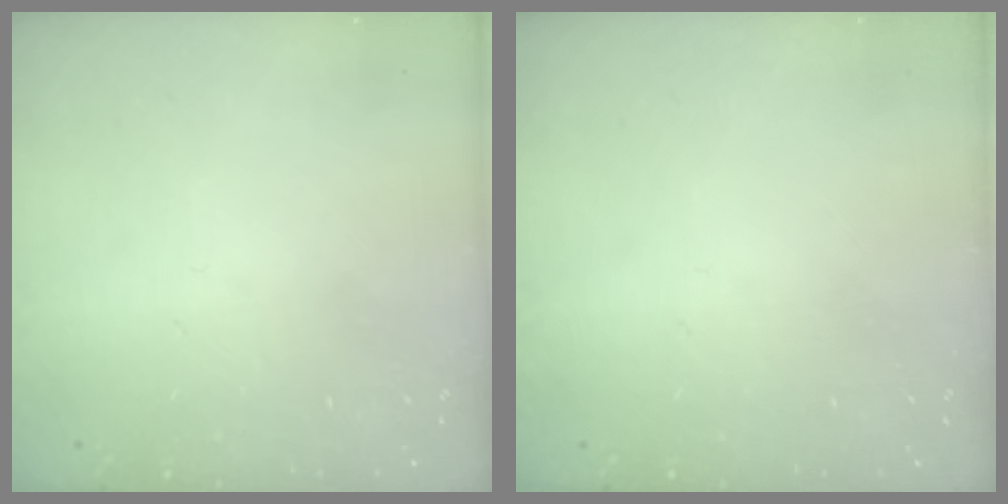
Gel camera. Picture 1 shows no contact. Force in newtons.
{"total": 0.0}